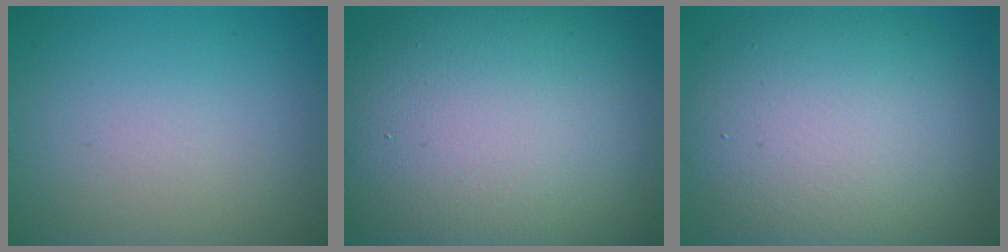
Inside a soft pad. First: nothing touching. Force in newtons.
{"total": 17.6, "press": 17.6, "slide": 0.7}
{"total": 11.7, "press": 11.7, "slide": 0.8}